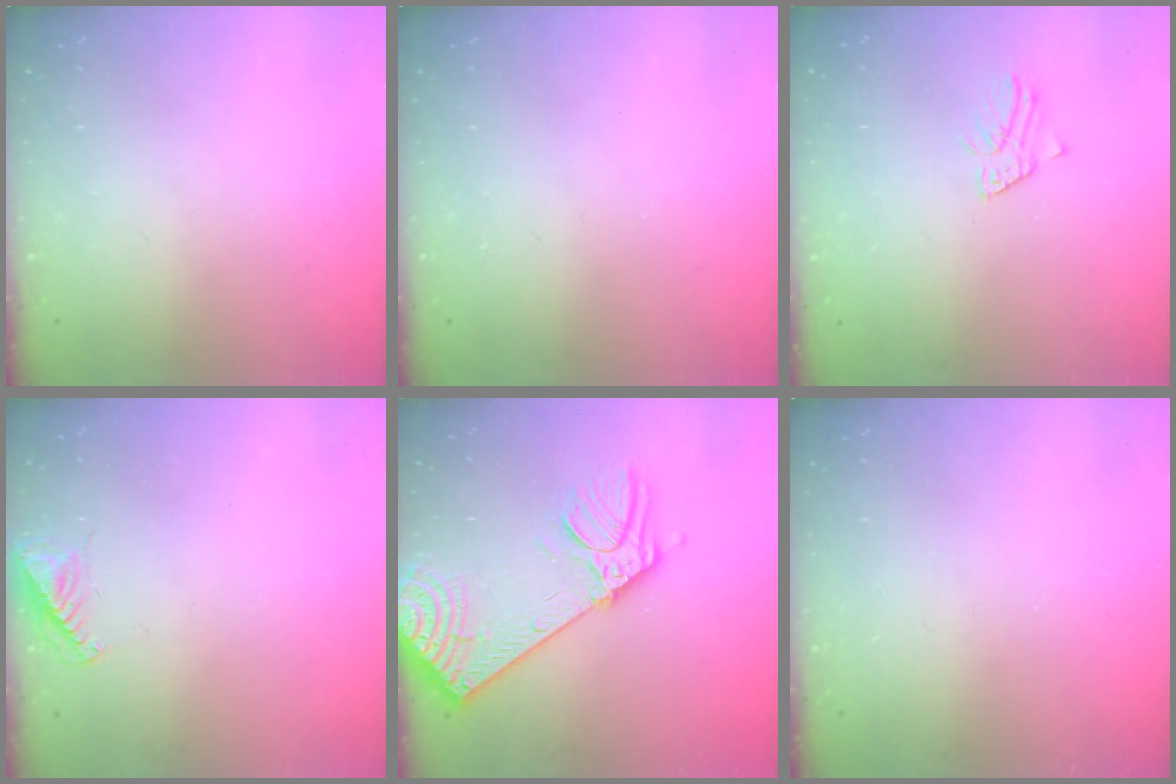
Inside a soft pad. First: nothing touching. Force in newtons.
{"total": 0.0}
{"total": 2.1, "press": 2.1, "slide": 0.1}
{"total": 7.6, "press": 7.6, "slide": 0.6}
{"total": 19.5, "press": 19.0, "slide": 4.2}
{"total": 0.0}